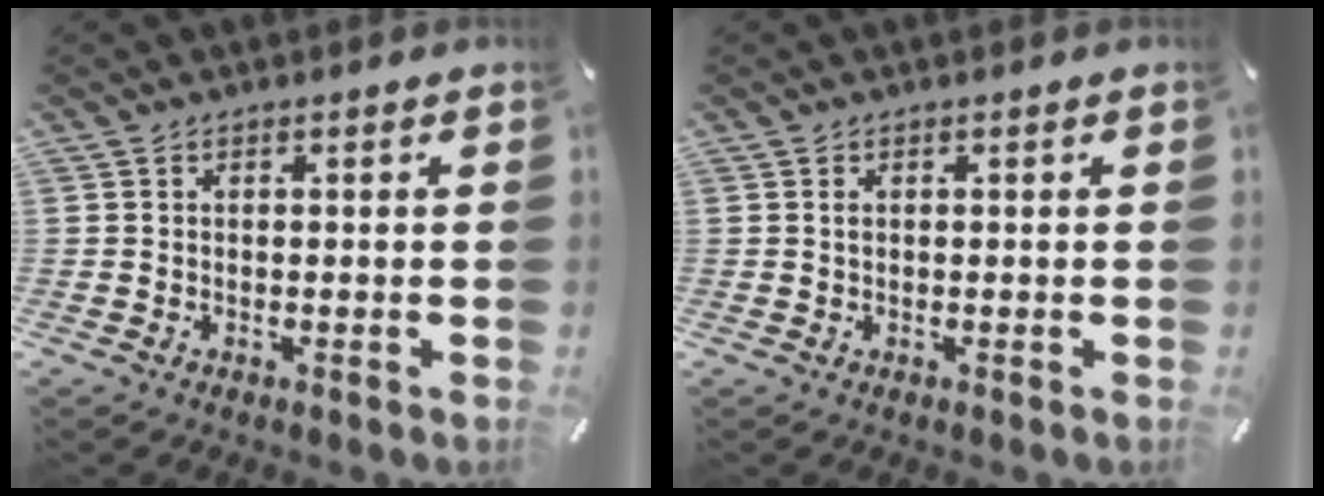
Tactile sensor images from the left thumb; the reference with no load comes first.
{"total": 0.6, "force": [0.1, 0.3, 0.5], "torque": [-0.011, 0.000, 0.002]}